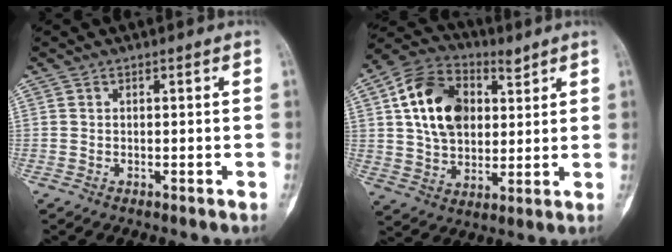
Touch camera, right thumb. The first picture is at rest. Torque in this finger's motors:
{"motor_torque": [-0.69, 2.01, 0.22, -0.02, 0.15]}